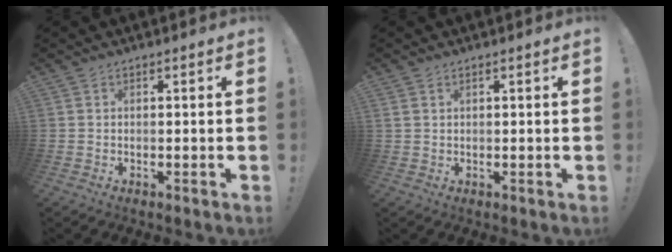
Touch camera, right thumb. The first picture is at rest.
{"total": 1.3, "force": [0.8, 0.8, 0.7], "torque": [-0.019, 0.003, 0.015]}